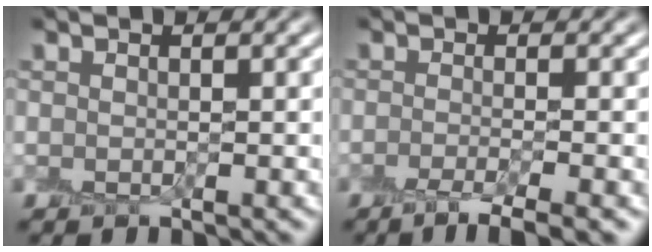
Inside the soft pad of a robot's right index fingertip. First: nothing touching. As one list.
[{"total": 3.6, "force": [-2.1, 0.8, 2.8], "torque": [-0.034, -0.005, -0.044]}]